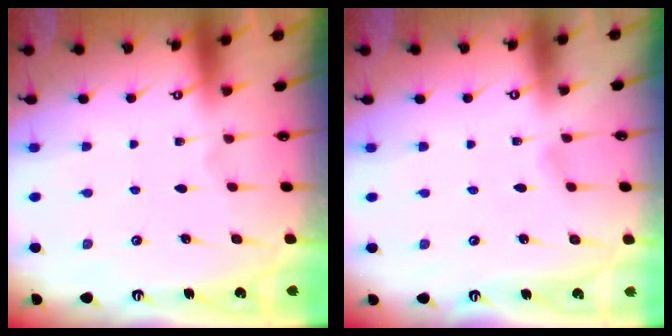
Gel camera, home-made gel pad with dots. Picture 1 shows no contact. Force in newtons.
{"total": 1.7, "press": 1.7, "slide": 0.2}